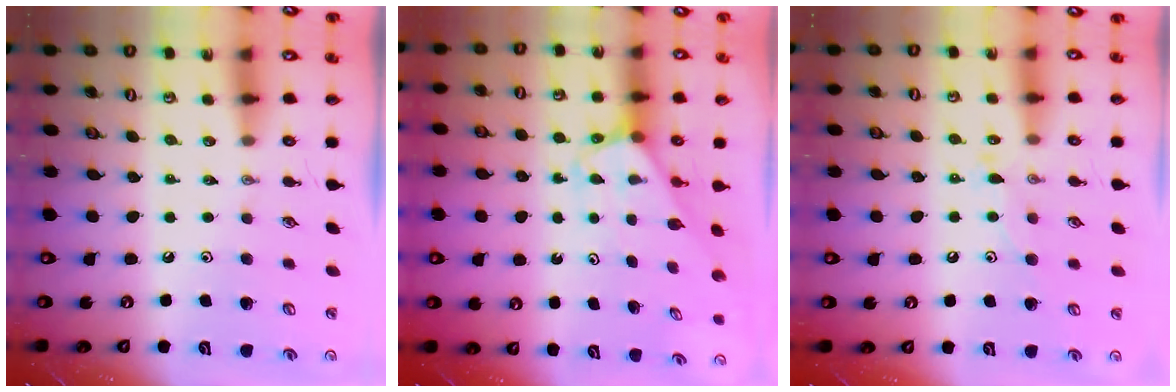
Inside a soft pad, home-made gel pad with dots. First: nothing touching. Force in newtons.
{"total": 2.8, "press": 2.8, "slide": 0.1}
{"total": 8.0, "press": 8.0, "slide": 0.7}